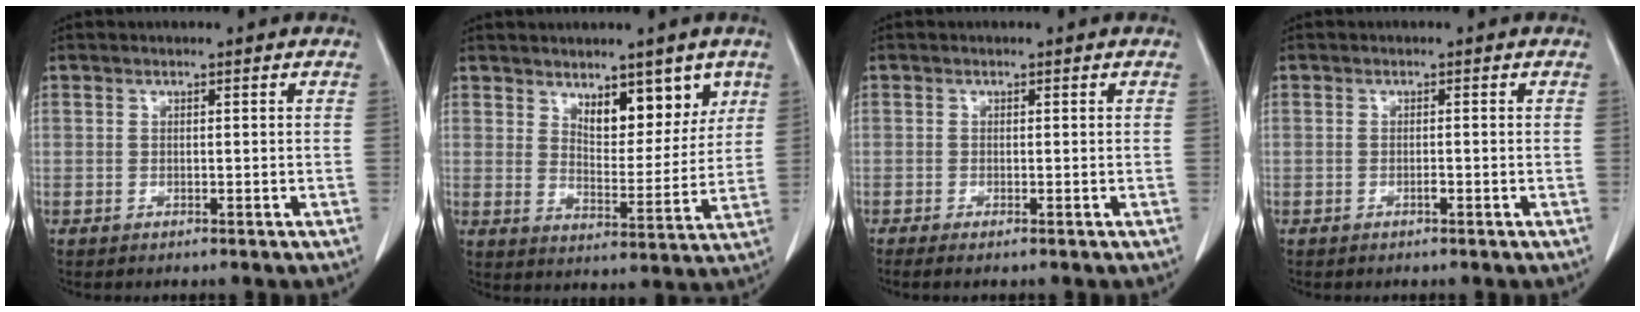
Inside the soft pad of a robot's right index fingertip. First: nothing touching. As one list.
[{"total": 8.4, "force": [5.0, 3.8, 5.7], "torque": [-0.074, -0.006, 0.083]}, {"total": 0.7, "force": [-0.5, -0.1, 0.5], "torque": [-0.015, -0.002, -0.009]}, {"total": 0.5, "force": [-0.3, 0.1, 0.5], "torque": [-0.011, 0.000, -0.004]}]